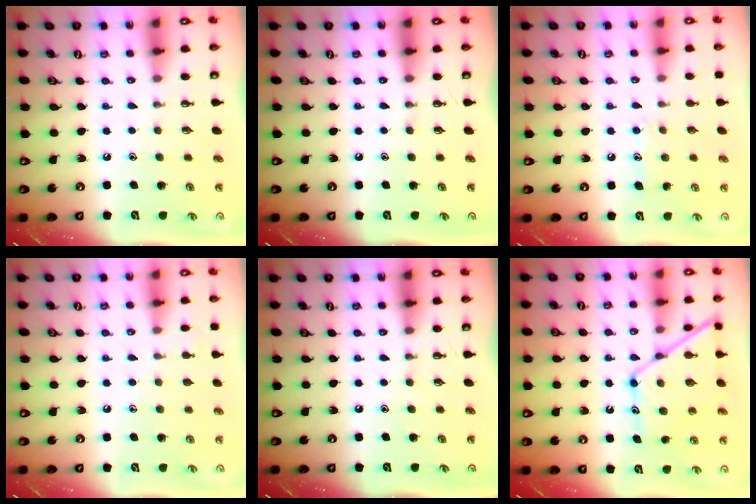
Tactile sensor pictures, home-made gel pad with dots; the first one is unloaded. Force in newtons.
{"total": 0.0}
{"total": 6.1, "press": 6.1, "slide": 0.2}
{"total": 5.0, "press": 5.0, "slide": 0.6}
{"total": 0.0}
{"total": 13.8, "press": 13.8, "slide": 1.2}